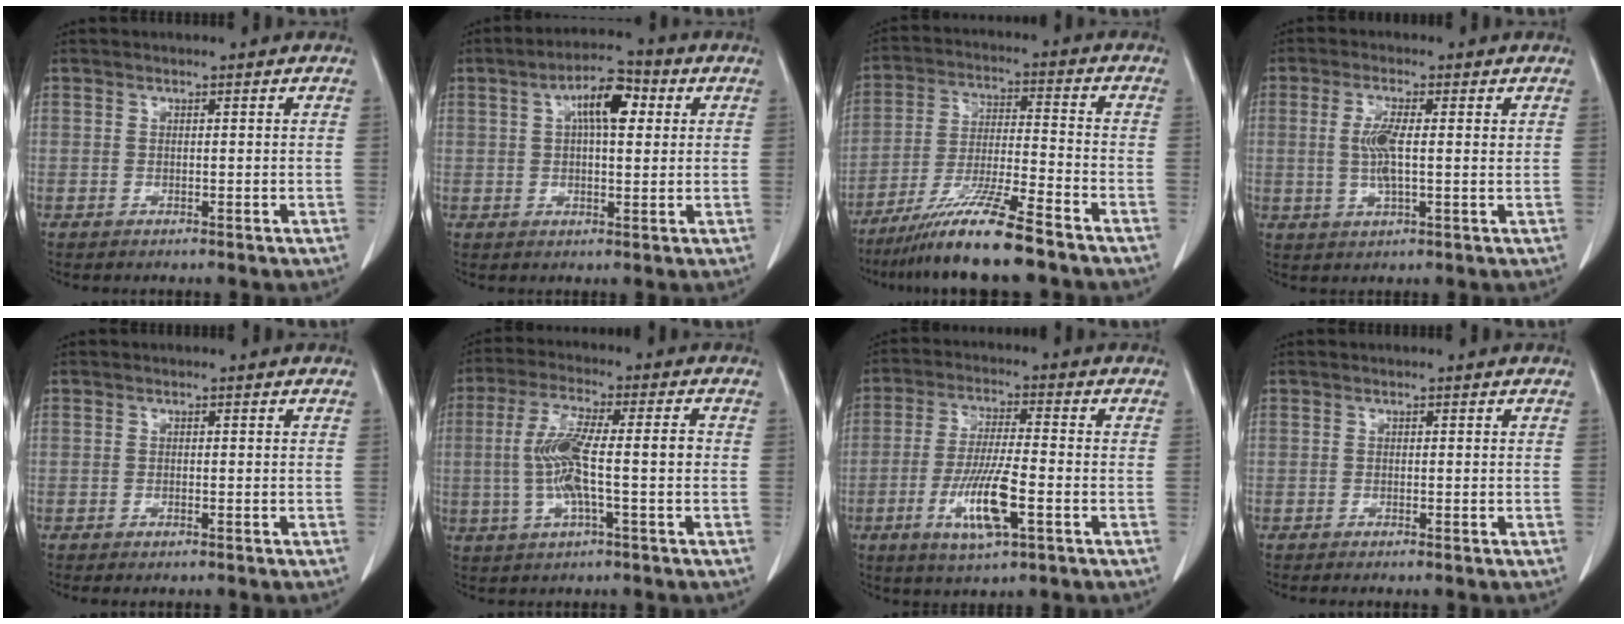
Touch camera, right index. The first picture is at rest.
{"total": 7.5, "force": [2.2, 2.6, 6.6], "torque": [-0.113, 0.021, 0.033]}
{"total": 12.5, "force": [-9.6, -0.5, 7.9], "torque": [-0.146, -0.027, -0.173]}
{"total": 5.2, "force": [0.7, 1.4, 4.9], "torque": [-0.098, 0.003, 0.012]}
{"total": 0.8, "force": [-0.6, 0.1, 0.5], "torque": [-0.014, -0.002, -0.007]}
{"total": 9.8, "force": [-0.9, 1.5, 9.6], "torque": [-0.191, 0.012, -0.018]}
{"total": 10.0, "force": [-3.5, 1.3, 9.3], "torque": [-0.180, -0.013, -0.064]}
{"total": 0.9, "force": [-0.7, -0.1, 0.5], "torque": [-0.009, 0.001, -0.010]}